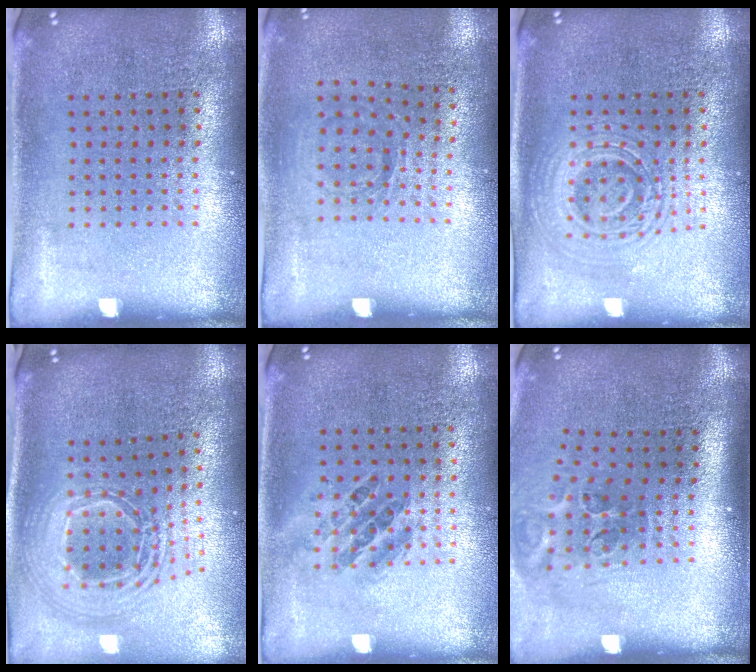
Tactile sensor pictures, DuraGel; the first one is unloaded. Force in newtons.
{"total": 0.9, "press": 0.8, "slide": 0.4}
{"total": 2.6, "press": 2.5, "slide": 0.5}
{"total": 2.5, "press": 1.9, "slide": 1.7}
{"total": 0.8, "press": 0.7, "slide": 0.4}
{"total": 2.0, "press": 1.2, "slide": 1.6}